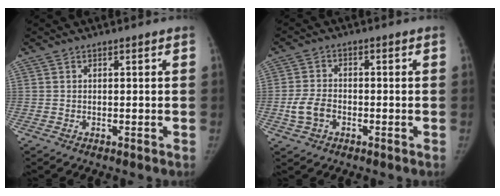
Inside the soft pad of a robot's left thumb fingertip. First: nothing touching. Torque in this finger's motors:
{"motor_torque": [-0.36, 0.44, 0.27, 0.07, 0.02]}